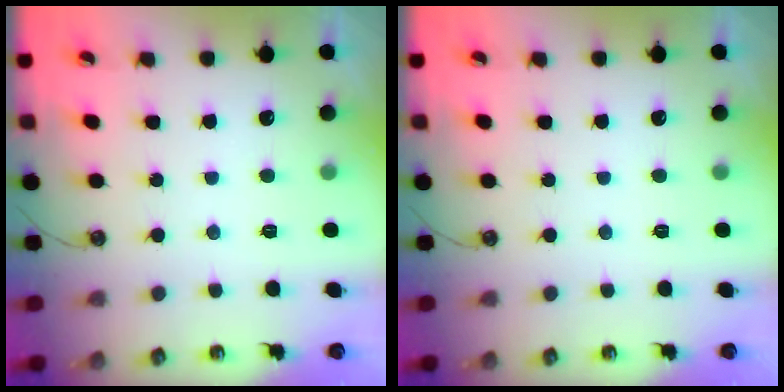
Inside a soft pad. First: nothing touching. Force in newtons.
{"total": 0.0}